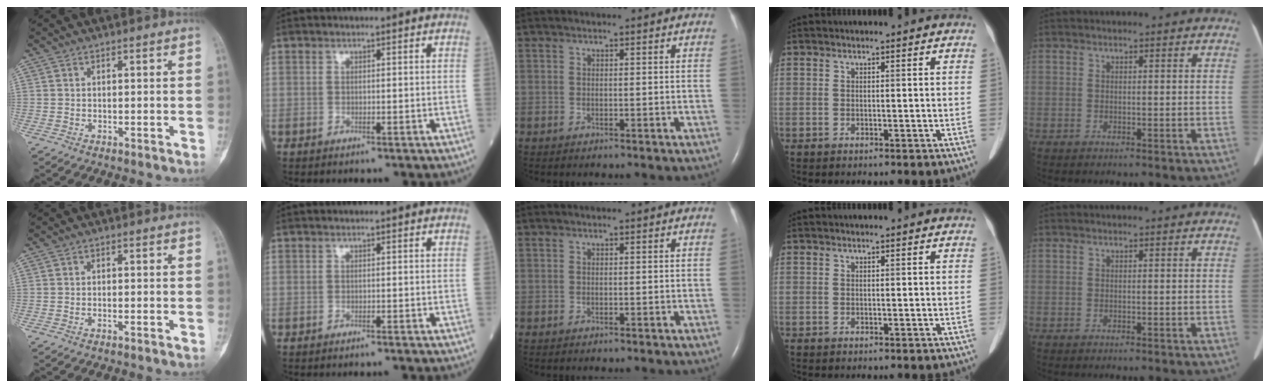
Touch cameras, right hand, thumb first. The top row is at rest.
{"thumb": {"total": 0.6, "force": [-0.4, 0.1, 0.5], "torque": [-0.014, 0.007, -0.005]}, "index": {"total": 1.3, "force": [-1.2, -0.2, 0.4], "torque": [-0.006, 0.002, -0.016]}}